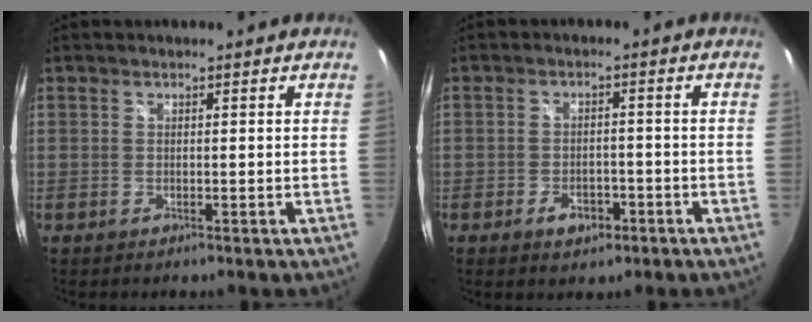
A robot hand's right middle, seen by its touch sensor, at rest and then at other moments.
{"total": 4.4, "force": [-2.5, 2.7, 2.4], "torque": [-0.050, 0.003, -0.034]}